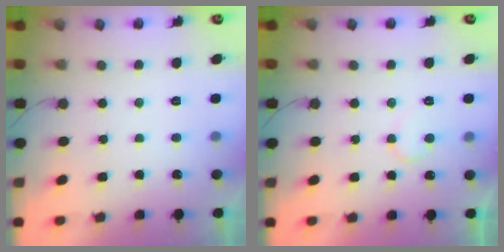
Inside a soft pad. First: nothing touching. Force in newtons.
{"total": 5.6, "press": 5.6, "slide": 0.5}